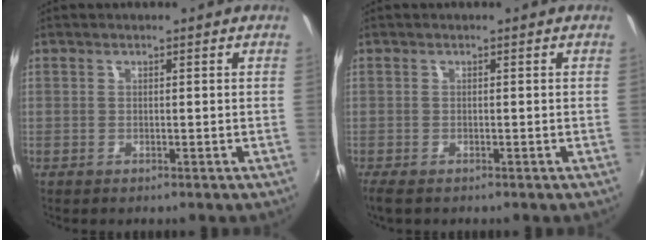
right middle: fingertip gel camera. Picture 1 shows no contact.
{"total": 2.7, "force": [-2.0, 0.9, 1.7], "torque": [-0.033, -0.012, -0.032]}